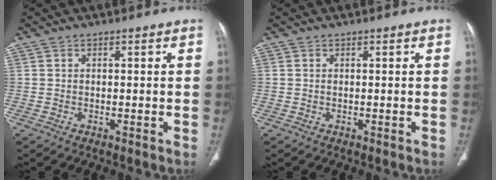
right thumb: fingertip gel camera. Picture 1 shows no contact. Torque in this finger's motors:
{"motor_torque": [0.22, 1.38, 0.47, -0.34, -0.02]}